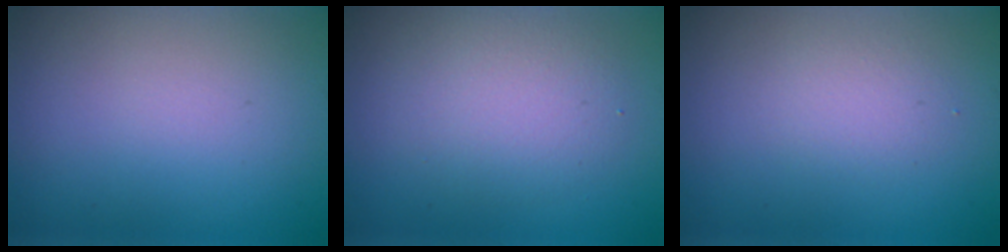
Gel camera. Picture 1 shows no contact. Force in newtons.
{"total": 3.8, "press": 3.8, "slide": 0.1}
{"total": 1.7, "press": 1.7, "slide": 0.2}